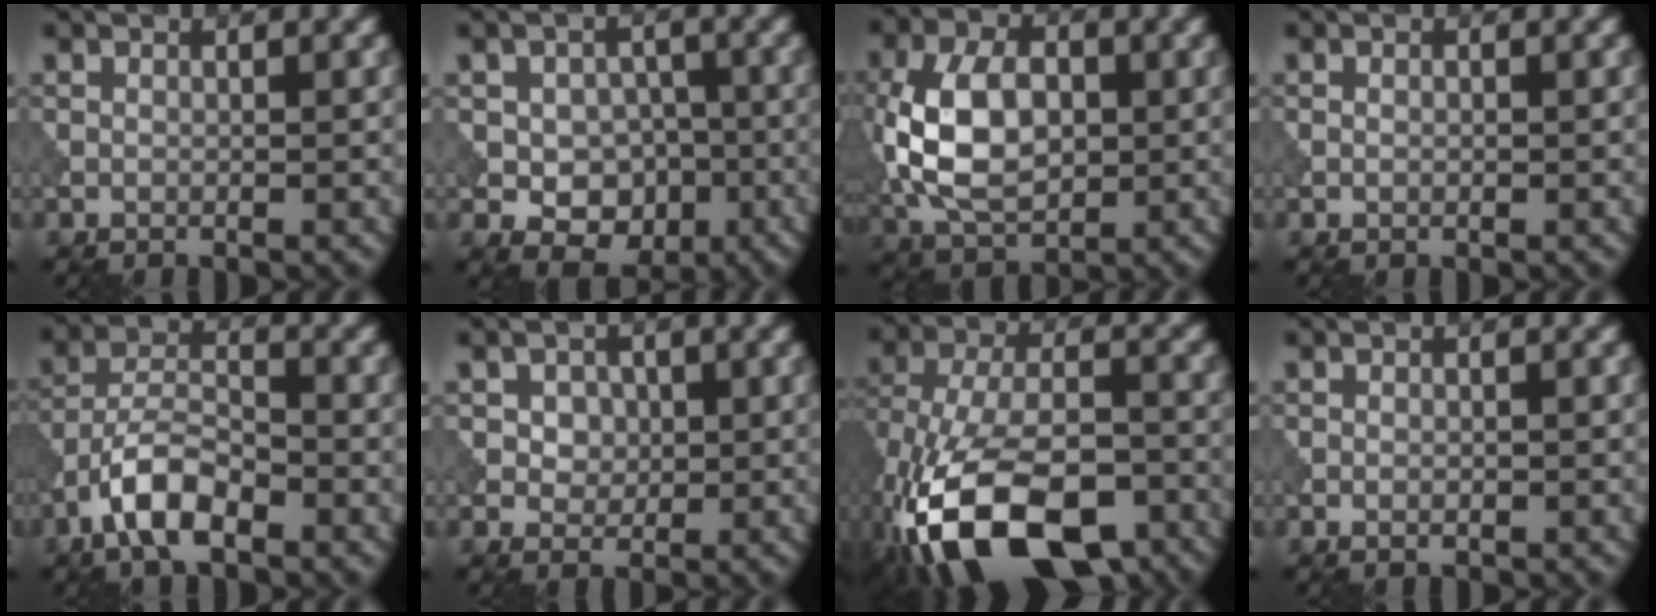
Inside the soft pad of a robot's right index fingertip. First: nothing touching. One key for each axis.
{"total": 6.9, "fx": -1.8, "fy": 5.4, "fz": 3.8, "tx": -0.030, "ty": -0.004, "tz": -0.038}
{"total": 8.9, "fx": -0.4, "fy": 5.7, "fz": 6.8, "tx": -0.147, "ty": 0.002, "tz": -0.014}
{"total": 0.5, "fx": -0.1, "fy": 0.3, "fz": 0.4, "tx": -0.006, "ty": -0.001, "tz": -0.002}
{"total": 5.5, "fx": -3.2, "fy": 2.3, "fz": 3.9, "tx": -0.066, "ty": 0.009, "tz": -0.068}
{"total": 3.1, "fx": 1.0, "fy": 2.4, "fz": 1.6, "tx": -0.034, "ty": 0.003, "tz": 0.013}
{"total": 17.3, "fx": -9.6, "fy": 9.0, "fz": 11.3, "tx": -0.224, "ty": -0.021, "tz": -0.162}
{"total": 0.7, "fx": -0.3, "fy": 0.3, "fz": 0.5, "tx": -0.007, "ty": -0.001, "tz": -0.004}